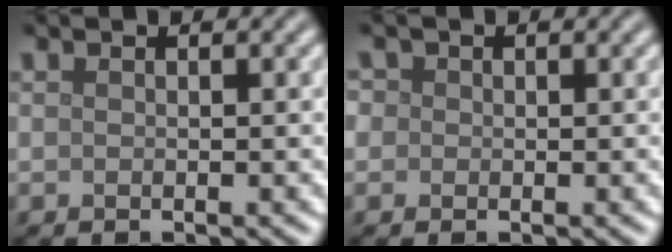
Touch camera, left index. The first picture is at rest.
{"total": 1.8, "force": [0.7, 1.5, 0.6], "torque": [-0.007, 0.012, -0.008]}